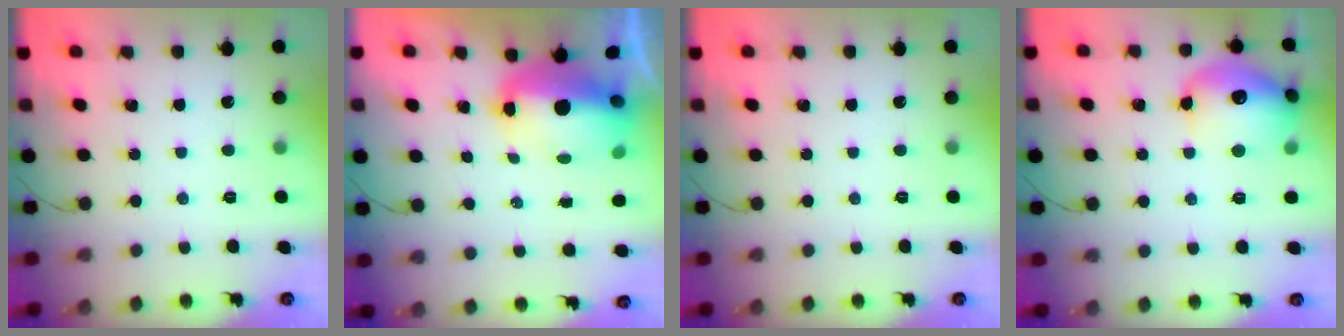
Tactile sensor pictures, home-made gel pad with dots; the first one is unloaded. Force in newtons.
{"total": 10.8, "press": 10.3, "slide": 3.4}
{"total": 0.0}
{"total": 15.8, "press": 15.7, "slide": 1.8}